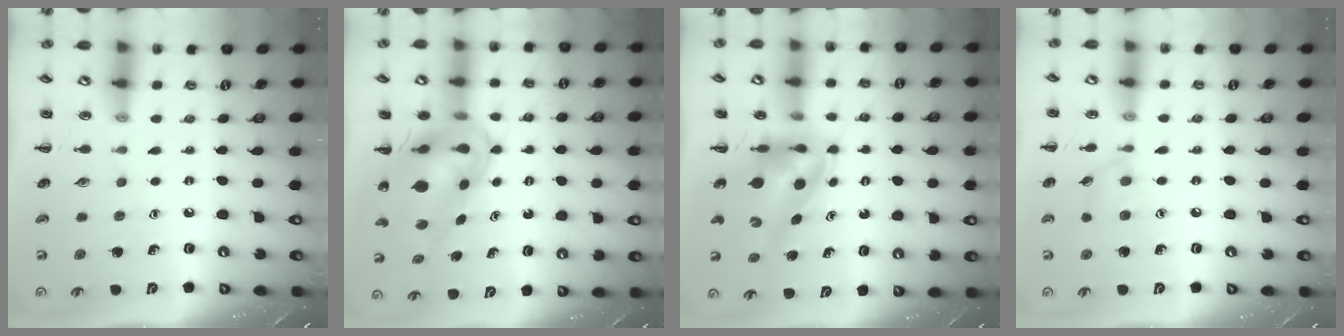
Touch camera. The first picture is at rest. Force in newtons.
{"total": 10.8, "press": 10.2, "slide": 3.4}
{"total": 5.4, "press": 5.1, "slide": 1.9}
{"total": 6.9, "press": 6.5, "slide": 2.3}